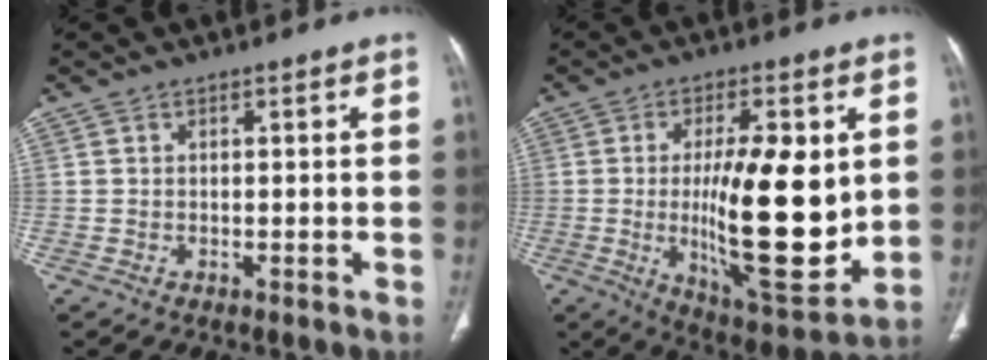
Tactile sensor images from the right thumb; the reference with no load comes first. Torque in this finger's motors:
{"motor_torque": [-0.47, 1.63, 0.46, -0.33, 0.23]}